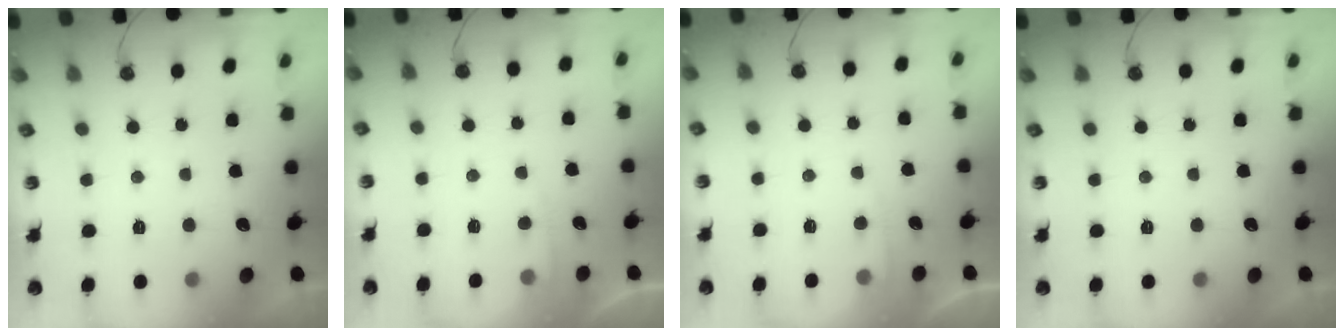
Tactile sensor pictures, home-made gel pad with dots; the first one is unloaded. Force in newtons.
{"total": 3.7, "press": 3.7, "slide": 0.5}
{"total": 3.7, "press": 3.7, "slide": 0.5}
{"total": 0.0}